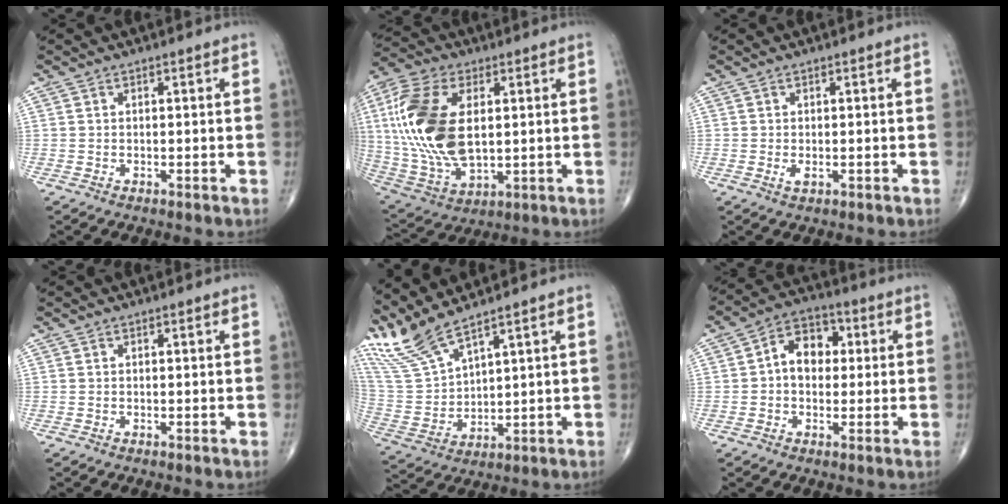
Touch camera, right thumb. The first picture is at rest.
{"total": 21.3, "force": [2.9, 11.8, 17.5], "torque": [-0.374, -0.013, 0.057]}
{"total": 1.2, "force": [-0.3, 0.6, 1.0], "torque": [-0.016, -0.003, -0.005]}
{"total": 0.0}
{"total": 10.0, "force": [8.9, 1.0, 4.4], "torque": [-0.110, -0.041, 0.204]}
{"total": 8.4, "force": [0.8, 6.1, 5.7], "torque": [-0.064, 0.022, 0.004]}